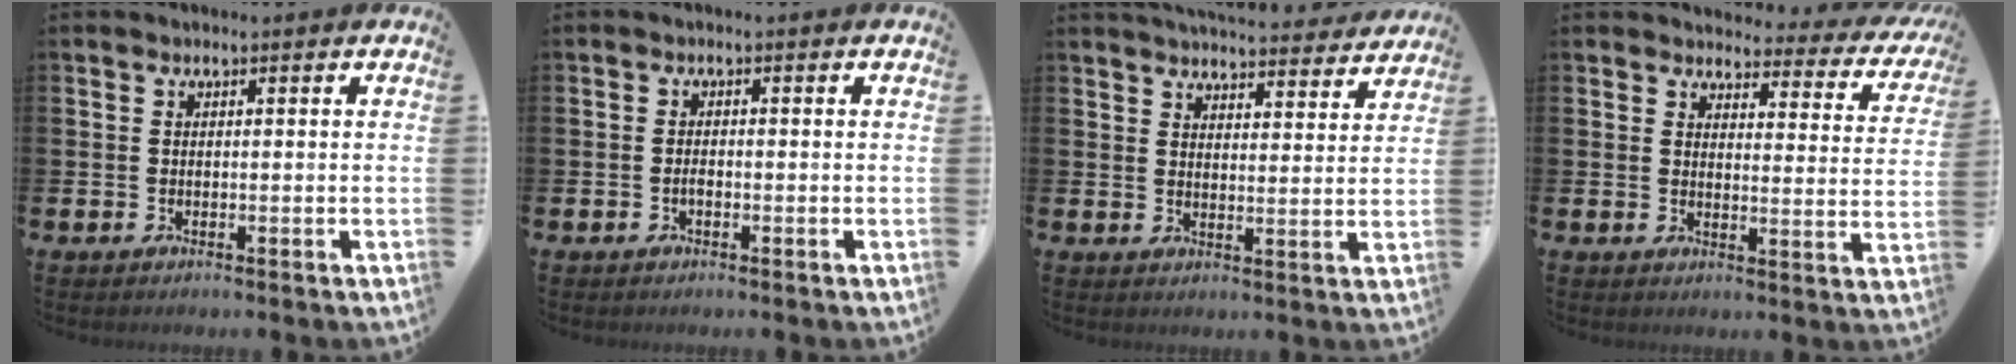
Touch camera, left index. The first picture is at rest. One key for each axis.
{"total": 0.9, "fx": -0.5, "fy": 0.4, "fz": 0.7, "tx": -0.020, "ty": 0.002, "tz": -0.008}
{"total": 5.6, "fx": 5.5, "fy": 0.6, "fz": 0.6, "tx": -0.016, "ty": -0.037, "tz": 0.097}
{"total": 2.8, "fx": 2.5, "fy": 1.2, "fz": 0.5, "tx": -0.013, "ty": -0.027, "tz": 0.034}